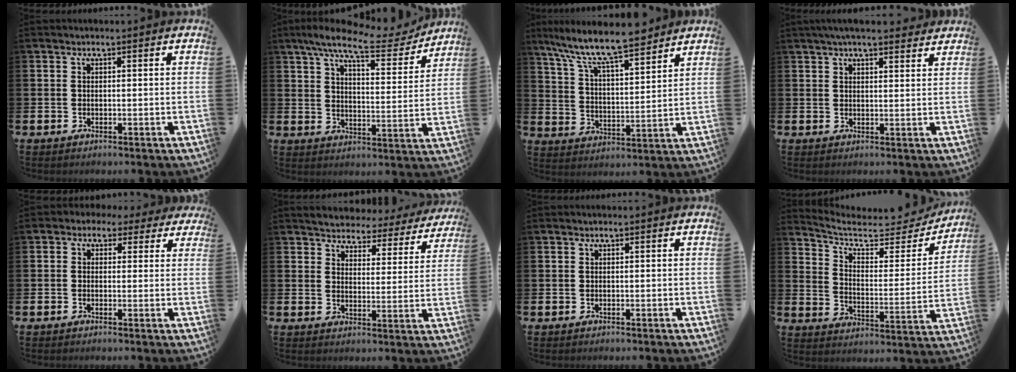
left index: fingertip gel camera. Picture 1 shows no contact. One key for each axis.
{"total": 9.8, "fx": 8.4, "fy": 2.0, "fz": 4.6, "tx": -0.096, "ty": -0.042, "tz": 0.142}
{"total": 9.6, "fx": 8.7, "fy": 1.2, "fz": 4.0, "tx": -0.109, "ty": -0.052, "tz": 0.151}
{"total": 4.1, "fx": 3.7, "fy": 0.6, "fz": 1.4, "tx": -0.031, "ty": -0.011, "tz": 0.067}
{"total": 1.7, "fx": 0.4, "fy": 1.6, "fz": 0.3, "tx": -0.014, "ty": 0.003, "tz": 0.000}
{"total": 3.9, "fx": 3.8, "fy": 0.9, "fz": -0.1, "tx": -0.020, "ty": -0.035, "tz": 0.060}
{"total": 0.0}
{"total": 6.7, "fx": 5.7, "fy": 2.5, "fz": 2.4, "tx": -0.064, "ty": -0.046, "tz": 0.088}